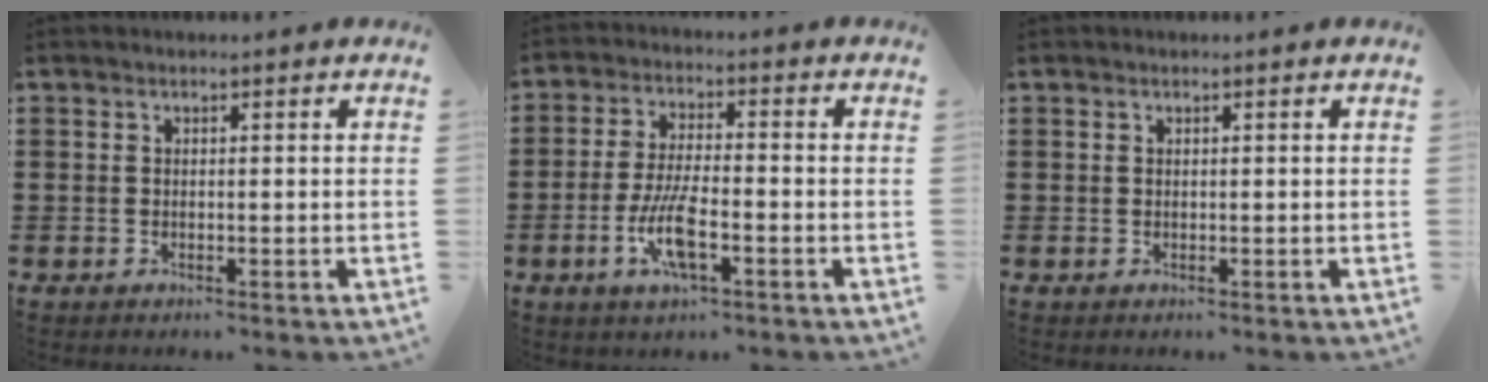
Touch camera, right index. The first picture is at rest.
{"total": 7.3, "force": [-2.7, 2.1, 6.5], "torque": [-0.146, -0.013, -0.053]}
{"total": 0.0}